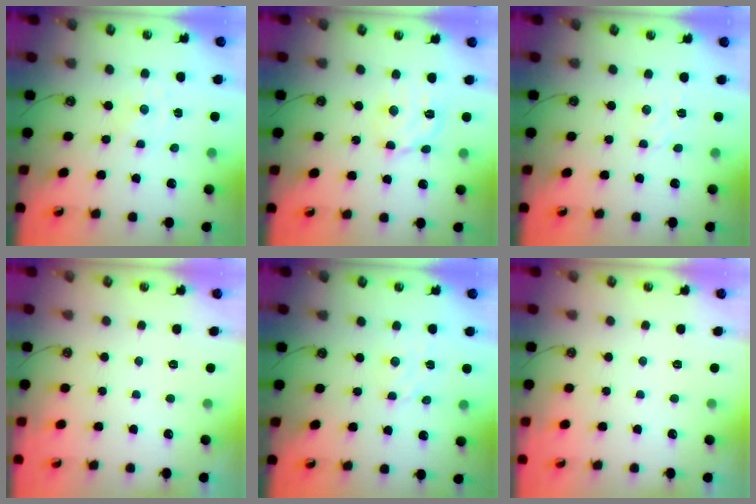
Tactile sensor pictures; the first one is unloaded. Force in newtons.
{"total": 11.8, "press": 11.7, "slide": 1.6}
{"total": 2.8, "press": 2.7, "slide": 0.4}
{"total": 0.0}
{"total": 2.6, "press": 2.6, "slide": 0.3}
{"total": 0.0}